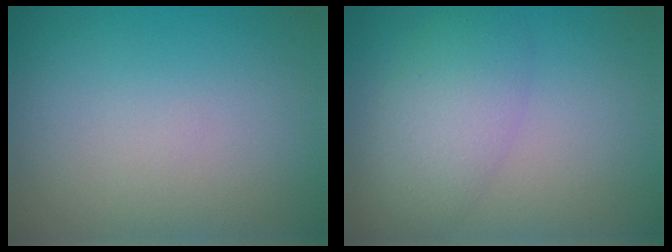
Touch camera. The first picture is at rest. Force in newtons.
{"total": 4.5, "press": 4.5, "slide": 0.1}